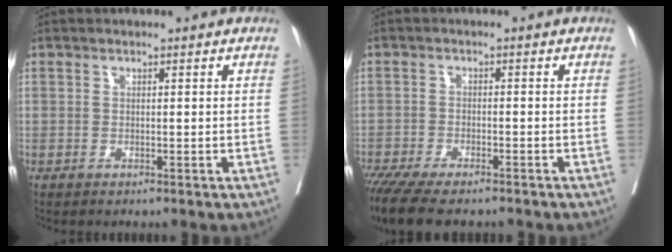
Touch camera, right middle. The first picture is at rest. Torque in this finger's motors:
{"motor_torque": [1.08, -1.06, 0.20, 0.06]}